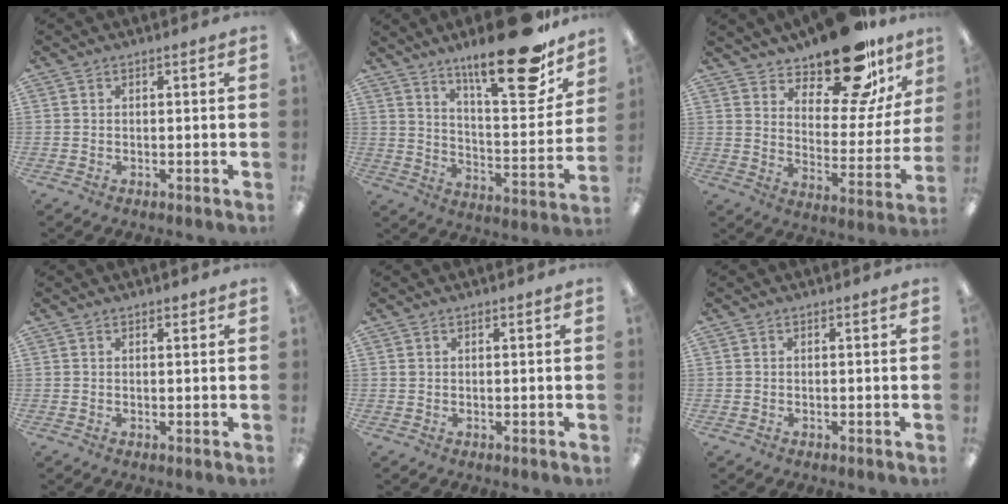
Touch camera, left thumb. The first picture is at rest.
{"total": 22.7, "force": [16.5, 6.3, 14.3], "torque": [-0.205, -0.113, 0.265]}
{"total": 20.1, "force": [15.9, 7.0, 10.1], "torque": [-0.144, -0.117, 0.267]}
{"total": 1.0, "force": [0.8, 0.4, 0.4], "torque": [-0.001, -0.003, 0.013]}
{"total": 0.6, "force": [0.4, 0.4, 0.2], "torque": [-0.004, 0.003, 0.006]}
{"total": 0.0}